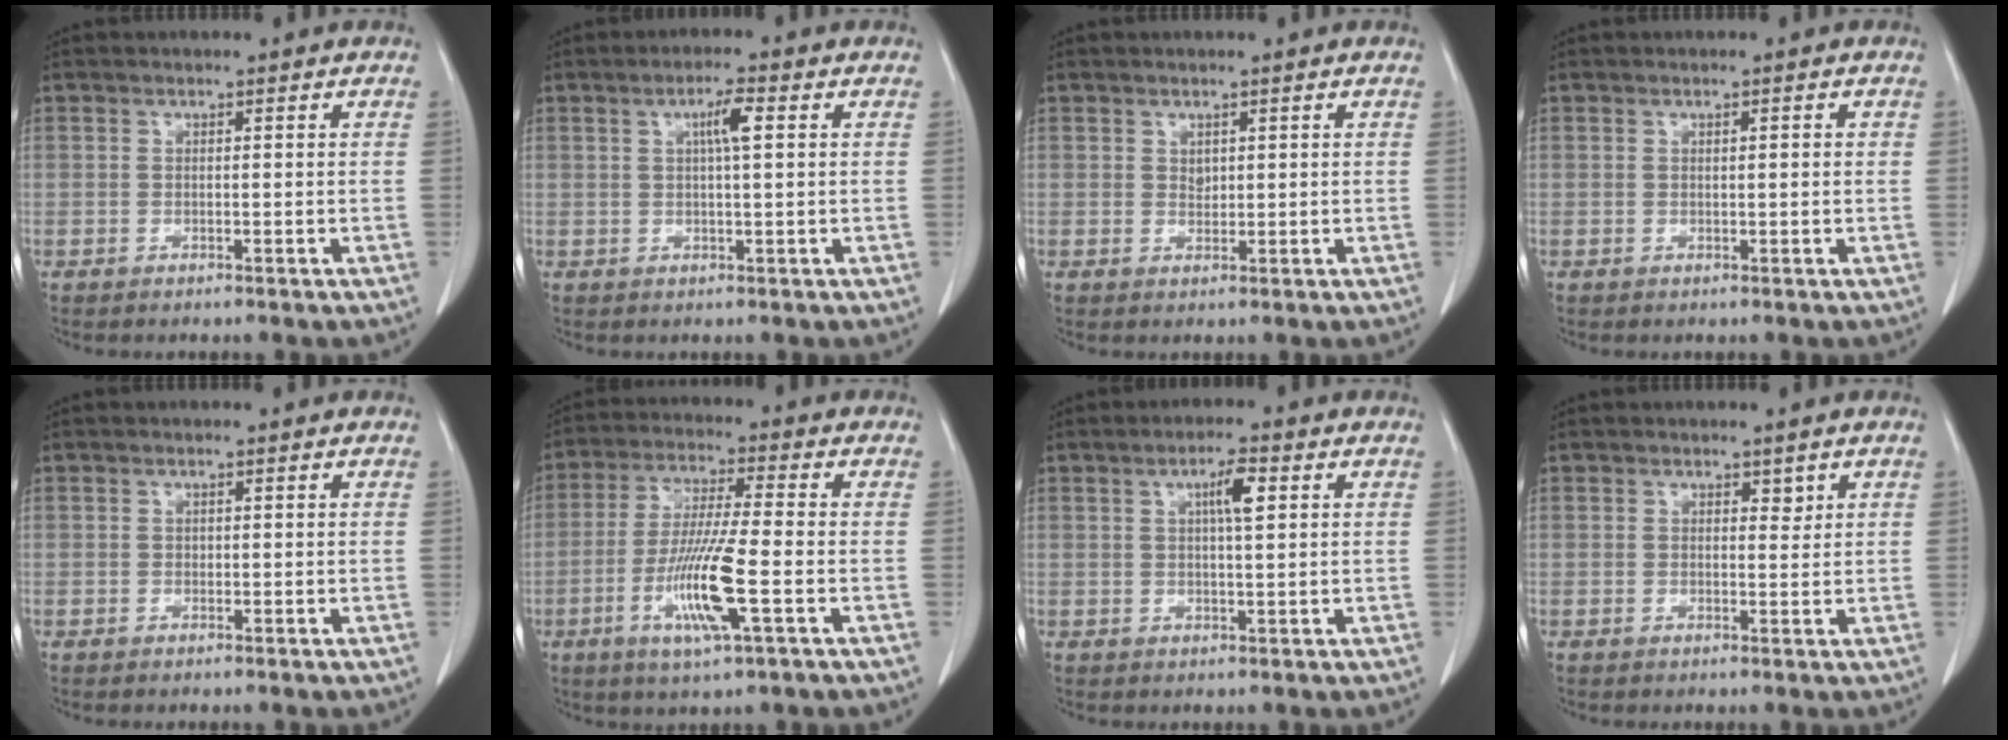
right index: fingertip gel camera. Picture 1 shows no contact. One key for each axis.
{"total": 3.6, "fx": 1.0, "fy": 0.3, "fz": 3.4, "tx": -0.060, "ty": 0.004, "tz": 0.016}
{"total": 1.0, "fx": 0.5, "fy": 0.7, "fz": 0.5, "tx": -0.006, "ty": -0.002, "tz": 0.010}
{"total": 1.1, "fx": 0.3, "fy": 0.2, "fz": 1.0, "tx": -0.019, "ty": 0.002, "tz": 0.004}
{"total": 0.0}
{"total": 11.3, "fx": -3.5, "fy": 0.2, "fz": 10.7, "tx": -0.213, "ty": -0.017, "tz": -0.070}
{"total": 4.0, "fx": 1.4, "fy": 0.5, "fz": 3.8, "tx": -0.065, "ty": 0.003, "tz": 0.022}
{"total": 1.4, "fx": 0.9, "fy": 0.8, "fz": 0.8, "tx": -0.006, "ty": -0.005, "tz": 0.012}